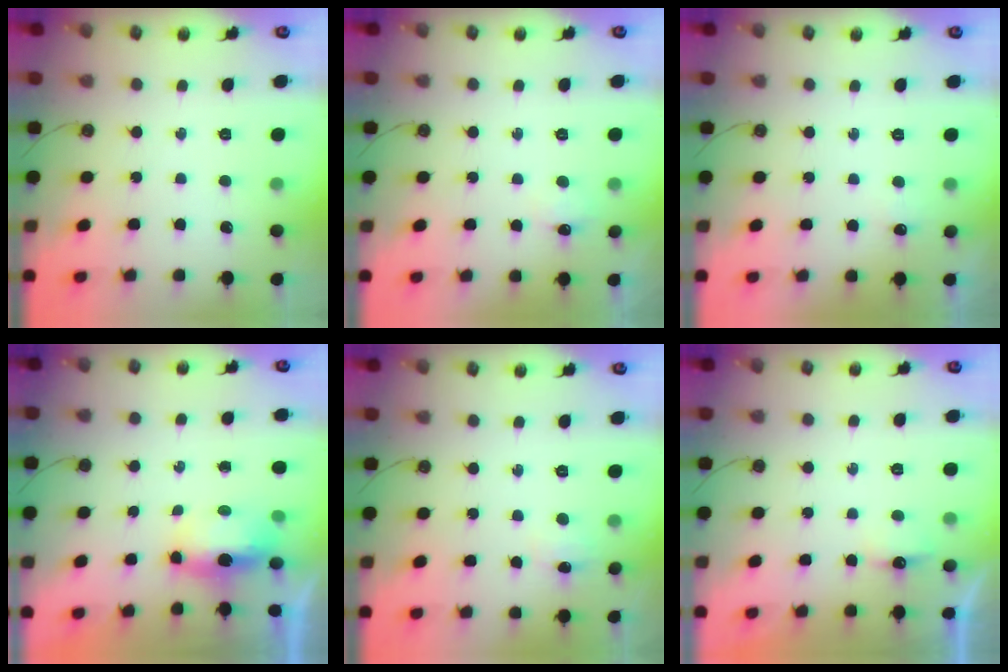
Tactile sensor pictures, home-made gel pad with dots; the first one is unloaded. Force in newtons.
{"total": 5.3, "press": 5.3, "slide": 0.9}
{"total": 4.7, "press": 3.9, "slide": 2.5}
{"total": 6.7, "press": 6.4, "slide": 2.2}
{"total": 6.5, "press": 6.4, "slide": 0.9}
{"total": 3.8, "press": 3.7, "slide": 0.7}